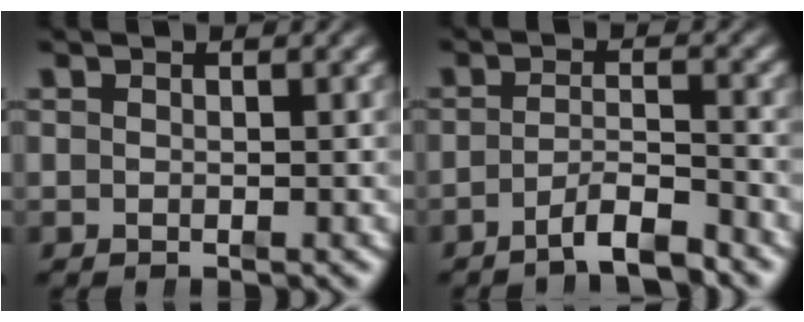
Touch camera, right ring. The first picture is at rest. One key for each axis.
{"total": 3.5, "fx": -3.0, "fy": 0.3, "fz": 1.8, "tx": -0.024, "ty": -0.012, "tz": -0.049}